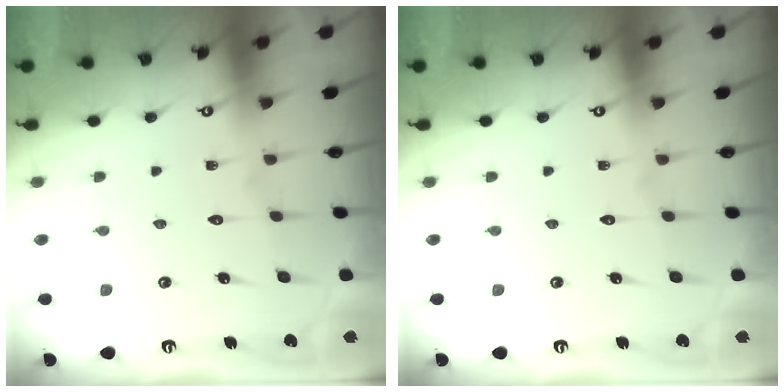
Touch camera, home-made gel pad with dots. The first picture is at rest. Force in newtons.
{"total": 0.0}